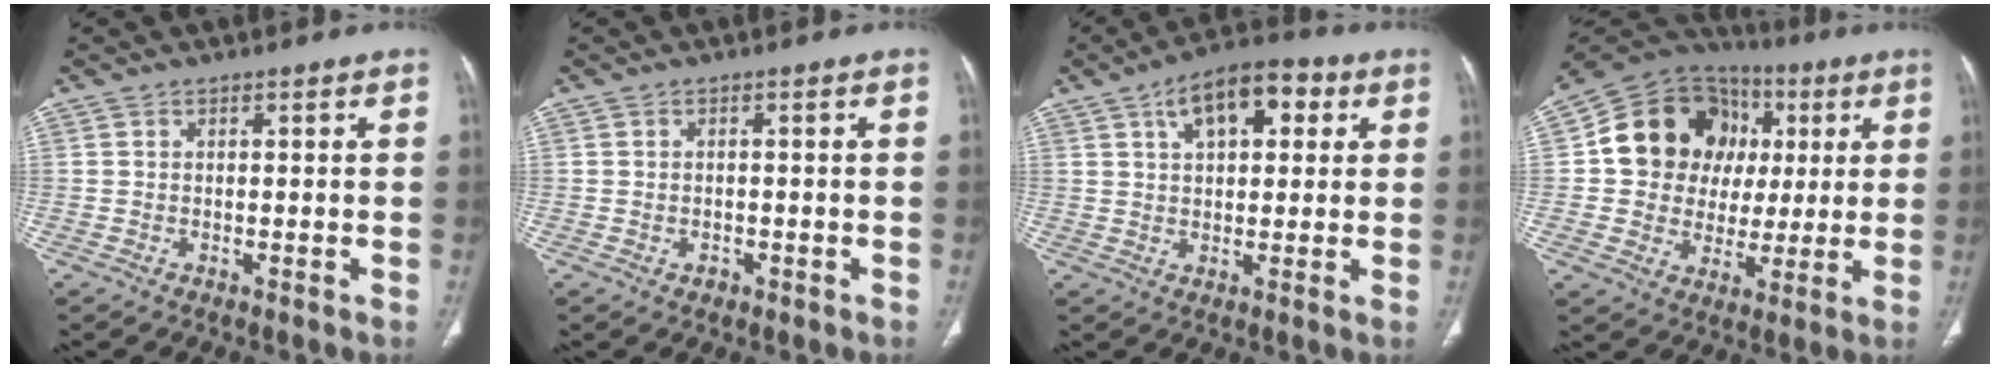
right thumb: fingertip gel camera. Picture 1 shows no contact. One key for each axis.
{"total": 1.2, "fx": -0.5, "fy": 1.0, "fz": 0.4, "tx": -0.007, "ty": 0.004, "tz": -0.003}
{"total": 11.1, "fx": 4.3, "fy": 5.5, "fz": 8.6, "tx": -0.103, "ty": 0.016, "tz": 0.058}
{"total": 19.1, "fx": 3.7, "fy": 16.3, "fz": 9.3, "tx": -0.106, "ty": 0.030, "tz": 0.068}